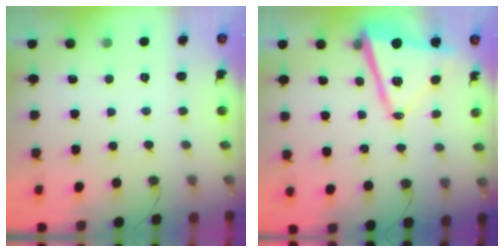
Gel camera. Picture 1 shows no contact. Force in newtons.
{"total": 13.0, "press": 12.9, "slide": 1.8}